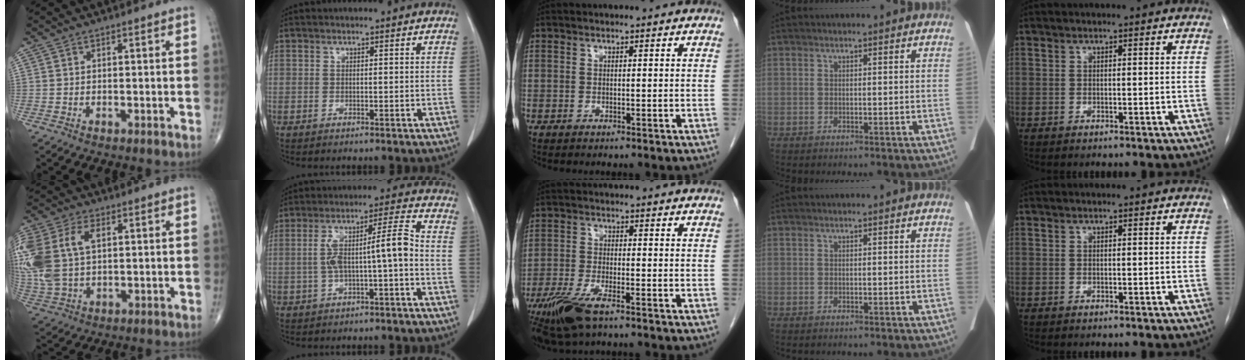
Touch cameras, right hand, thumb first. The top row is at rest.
{"thumb": {"total": 17.8, "force": [3.5, 11.3, 13.4], "torque": [-0.341, 0.012, 0.072]}, "index": {"total": 8.3, "force": [-1.3, 0.7, 8.1], "torque": [-0.149, 0.034, -0.019]}, "middle": {"total": 8.3, "force": [-5.5, 1.9, 5.9], "torque": [-0.117, -0.018, -0.099]}}